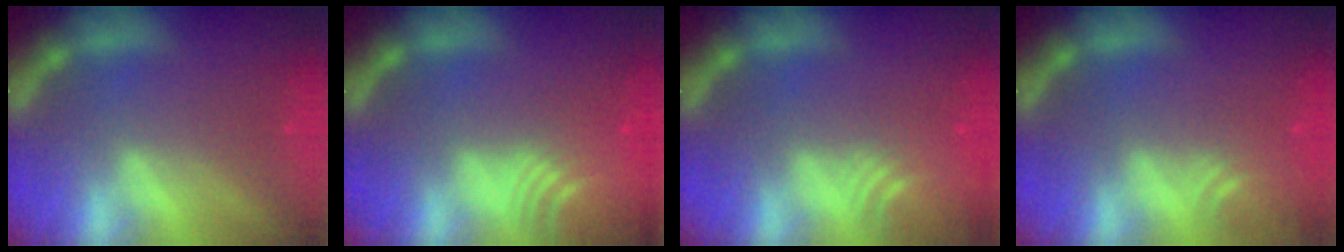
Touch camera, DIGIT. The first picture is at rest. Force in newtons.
{"total": 9.1}
{"total": 5.1}
{"total": 3.0}